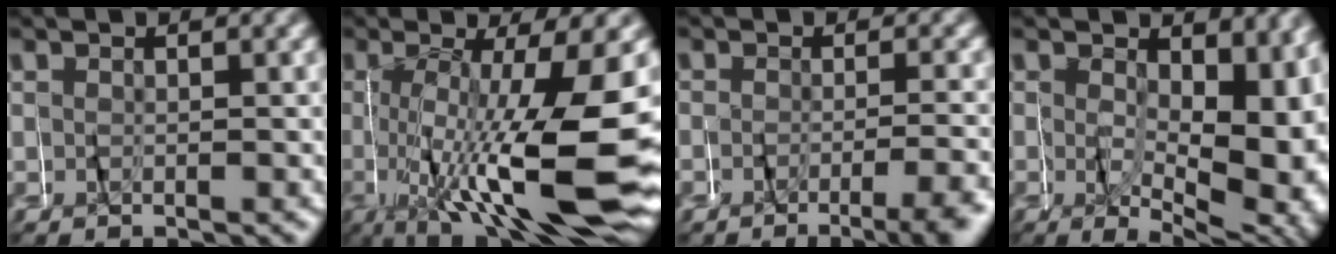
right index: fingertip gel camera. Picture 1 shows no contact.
{"total": 12.2, "force": [-2.9, 2.4, 11.7], "torque": [-0.182, -0.012, -0.035]}
{"total": 3.5, "force": [-2.9, -0.2, 1.8], "torque": [-0.025, -0.008, -0.047]}
{"total": 8.2, "force": [0.2, 3.9, 7.2], "torque": [-0.089, -0.008, 0.003]}